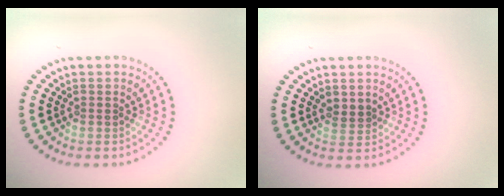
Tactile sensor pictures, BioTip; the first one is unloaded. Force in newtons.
{"total": 1.2, "press": 1.1, "slide": 0.5}